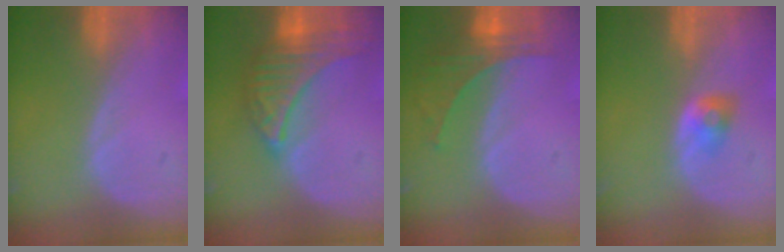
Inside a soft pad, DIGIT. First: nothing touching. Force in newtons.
{"total": 8.2, "press": 8.2, "slide": 0.5}
{"total": 5.9, "press": 5.6, "slide": 2.0}
{"total": 2.7, "press": 2.4, "slide": 1.2}